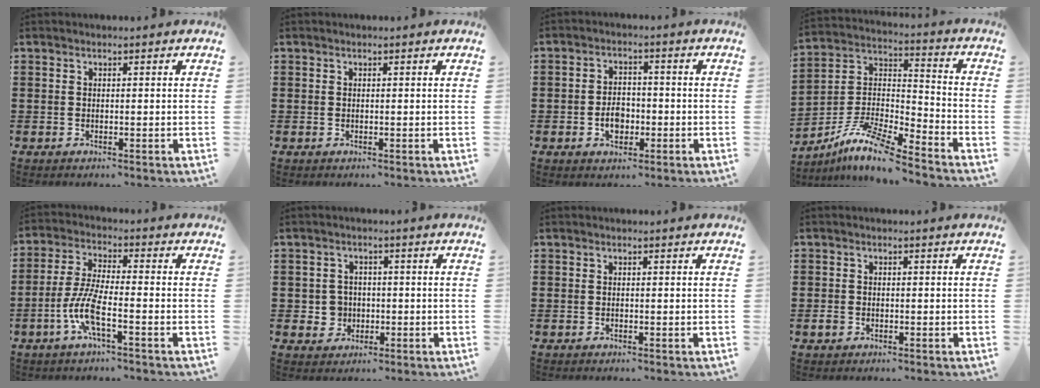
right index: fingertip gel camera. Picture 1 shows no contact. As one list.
[{"total": 0.0}, {"total": 4.0, "force": [-1.3, 2.9, 2.5], "torque": [-0.042, 0.003, -0.026]}, {"total": 9.5, "force": [-8.1, 1.1, 4.8], "torque": [-0.113, 0.001, -0.168]}, {"total": 7.4, "force": [-3.2, 1.6, 6.5], "torque": [-0.155, -0.013, -0.069]}, {"total": 3.6, "force": [-0.6, 3.4, 1.1], "torque": [-0.033, 0.007, -0.013]}, {"total": 0.0}, {"total": 1.6, "force": [-0.8, 1.2, 0.6], "torque": [-0.013, 0.000, -0.017]}]